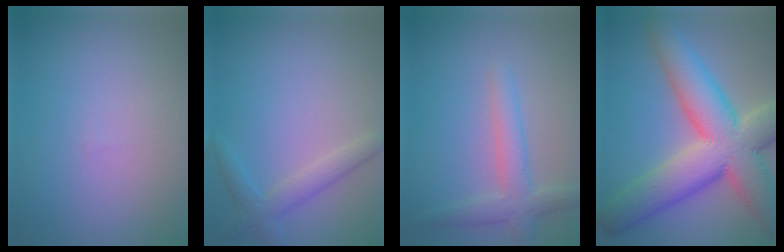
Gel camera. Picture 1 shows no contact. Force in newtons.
{"total": 2.5, "press": 2.5, "slide": 0.1}
{"total": 3.4, "press": 3.4, "slide": 0.3}
{"total": 12.3, "press": 12.3, "slide": 1.0}